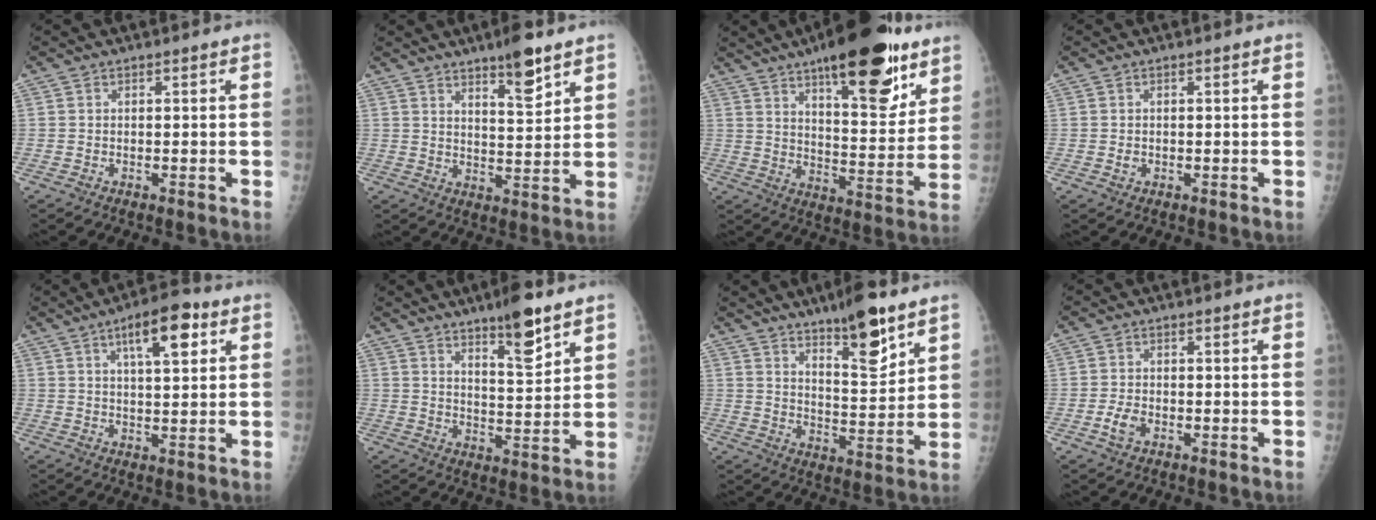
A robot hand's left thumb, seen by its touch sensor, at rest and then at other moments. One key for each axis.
{"total": 8.0, "fx": 5.5, "fy": 1.8, "fz": 5.5, "tx": -0.072, "ty": -0.039, "tz": 0.086}
{"total": 21.9, "fx": 13.3, "fy": 7.3, "fz": 15.7, "tx": -0.192, "ty": -0.065, "tz": 0.200}
{"total": 1.0, "fx": -0.2, "fy": 0.8, "fz": 0.6, "tx": -0.006, "ty": 0.000, "tz": -0.001}
{"total": 9.6, "fx": 4.4, "fy": 3.4, "fz": 7.9, "tx": -0.106, "ty": -0.007, "tz": 0.064}
{"total": 9.4, "fx": 6.4, "fy": 2.0, "fz": 6.6, "tx": -0.089, "ty": -0.044, "tz": 0.102}
{"total": 11.9, "fx": 7.9, "fy": 3.1, "fz": 8.3, "tx": -0.110, "ty": -0.058, "tz": 0.130}
{"total": 2.9, "fx": -1.2, "fy": 1.8, "fz": 2.0, "tx": -0.040, "ty": 0.007, "tz": -0.022}